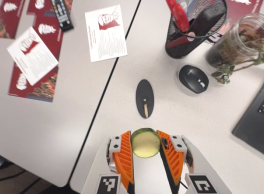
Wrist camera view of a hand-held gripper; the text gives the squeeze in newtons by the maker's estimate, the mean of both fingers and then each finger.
{"total": 11.3, "left": 11.2, "right": 11.4}